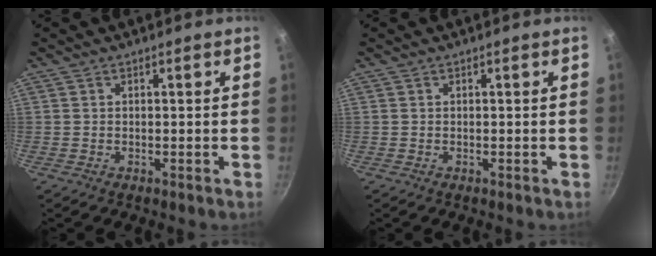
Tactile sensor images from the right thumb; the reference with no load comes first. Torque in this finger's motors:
{"motor_torque": [-0.14, 0.04, 0.26, -0.24, 0.00]}